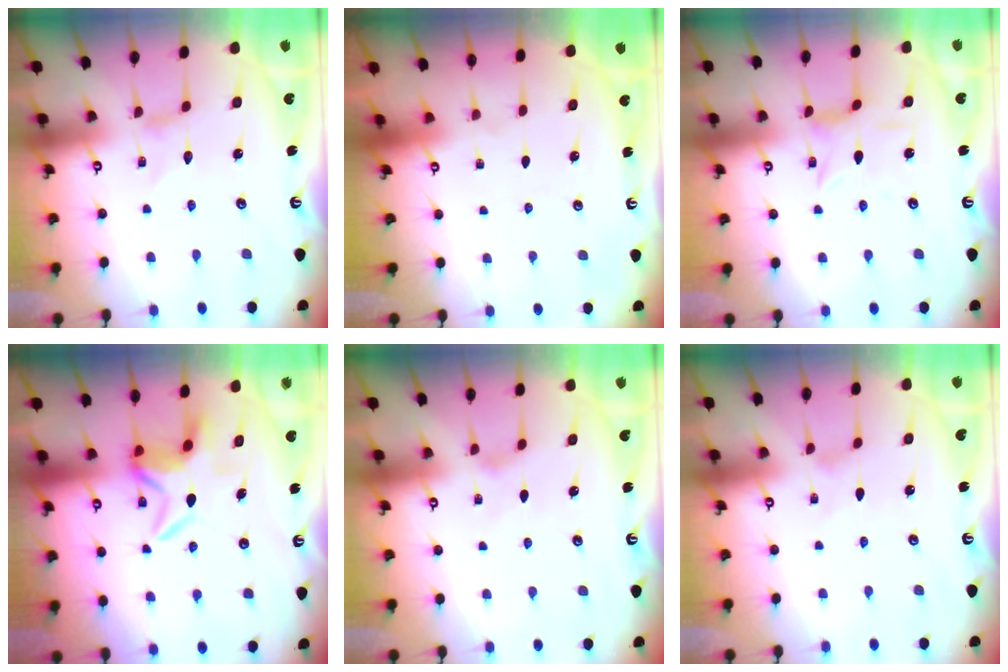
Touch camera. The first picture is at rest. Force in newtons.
{"total": 0.0}
{"total": 1.4, "press": 1.3, "slide": 0.4}
{"total": 7.9, "press": 7.8, "slide": 1.1}
{"total": 1.4, "press": 1.3, "slide": 0.4}
{"total": 0.7, "press": 0.7, "slide": 0.2}